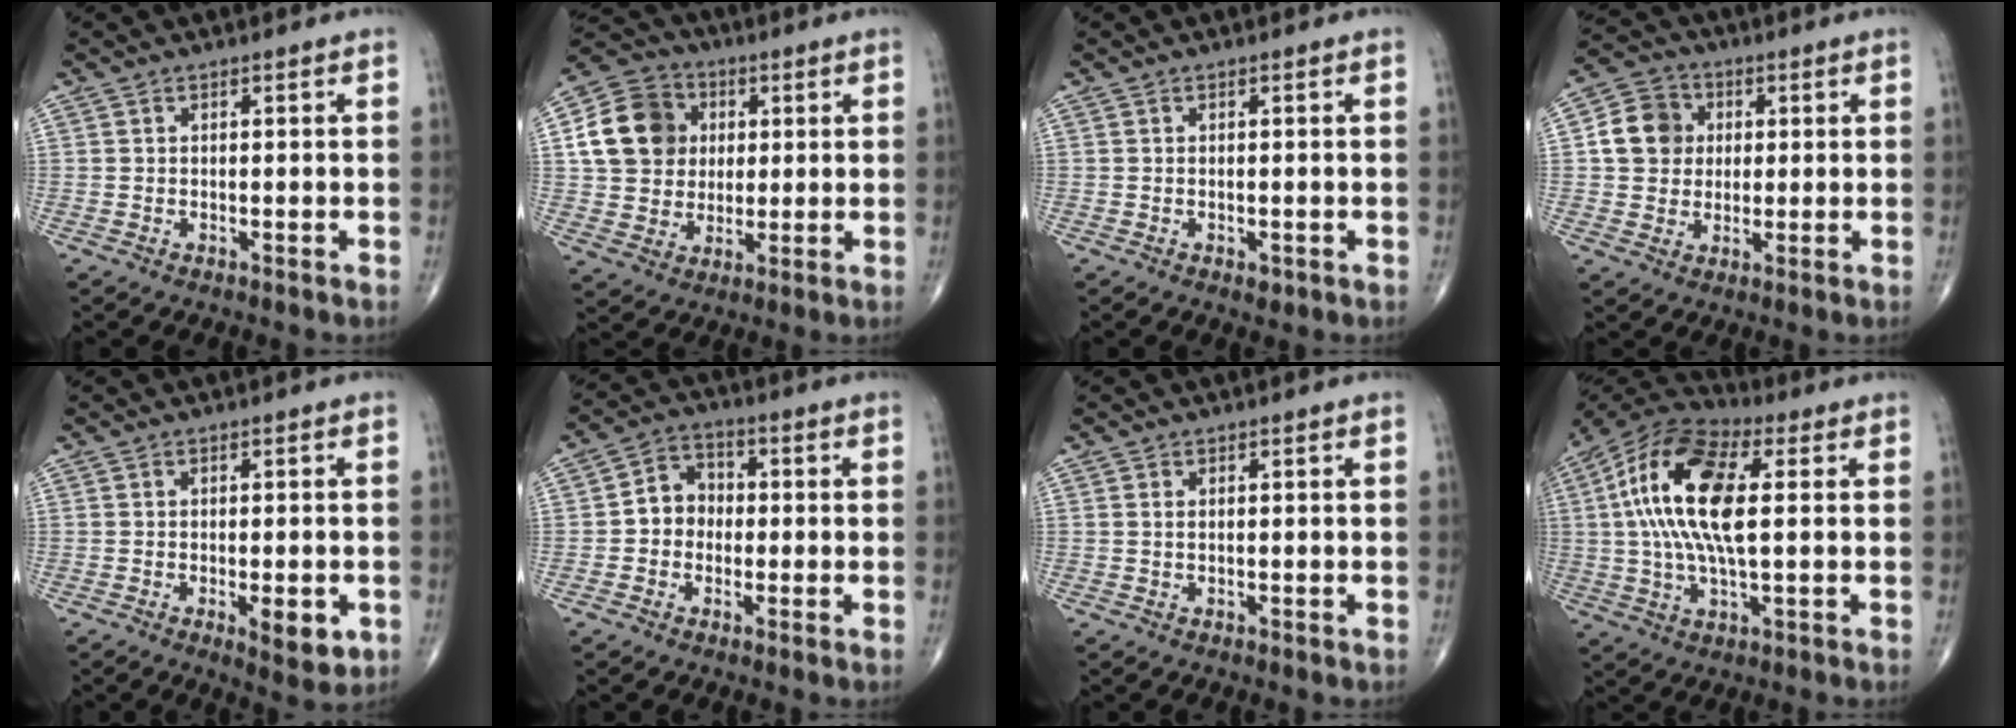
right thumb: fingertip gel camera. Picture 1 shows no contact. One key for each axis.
{"total": 14.2, "fx": 2.7, "fy": 12.1, "fz": 6.9, "tx": -0.107, "ty": 0.007, "tz": 0.045}
{"total": 1.1, "fx": -0.5, "fy": 0.6, "fz": 0.8, "tx": -0.009, "ty": -0.005, "tz": -0.003}
{"total": 9.1, "fx": 1.3, "fy": 8.1, "fz": 4.0, "tx": -0.048, "ty": 0.006, "tz": 0.013}
{"total": 6.1, "fx": -1.9, "fy": 2.2, "fz": 5.3, "tx": -0.062, "ty": -0.012, "tz": -0.021}
{"total": 6.4, "fx": -0.5, "fy": 5.5, "fz": 3.2, "tx": -0.030, "ty": 0.024, "tz": -0.022}
{"total": 0.5, "fx": 0.2, "fy": 0.3, "fz": 0.4, "tx": -0.010, "ty": 0.004, "tz": 0.005}
{"total": 17.8, "fx": 2.5, "fy": 7.0, "fz": 16.2, "tx": -0.325, "ty": 0.019, "tz": 0.034}